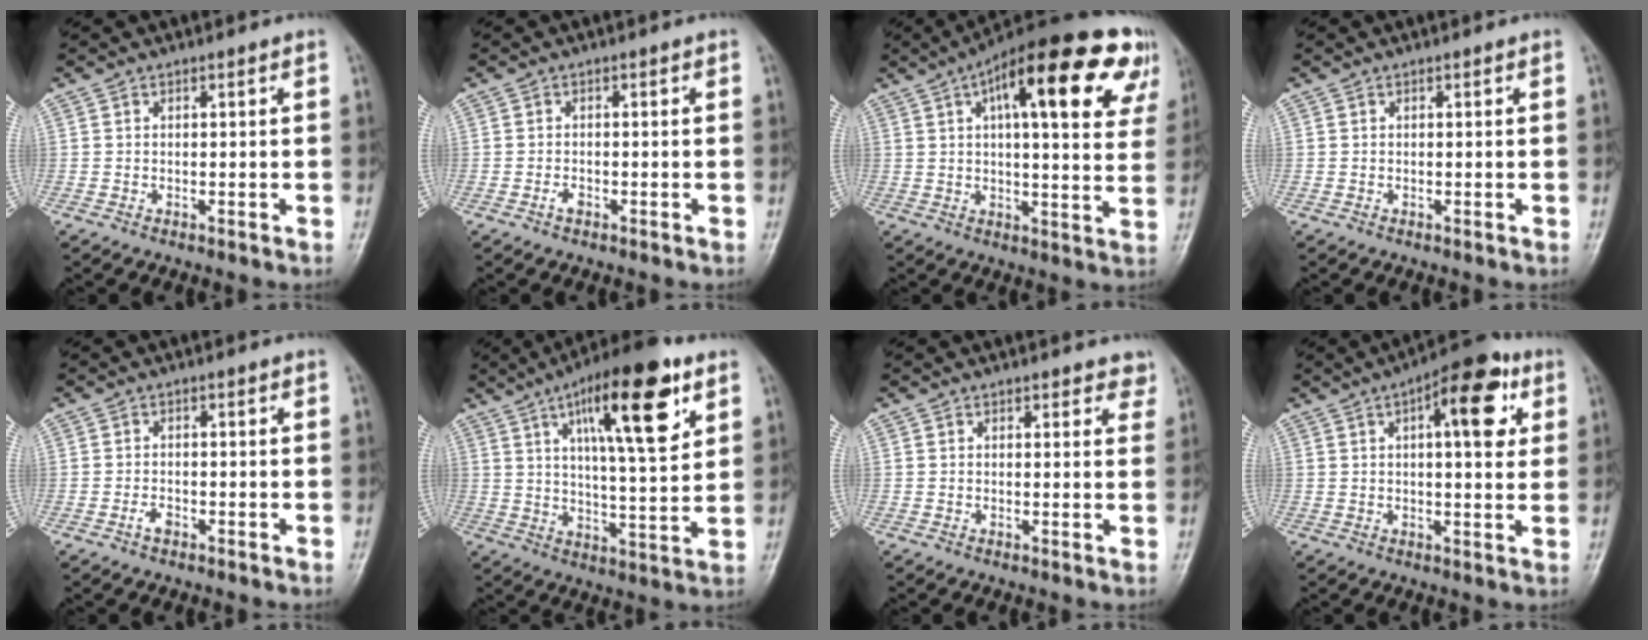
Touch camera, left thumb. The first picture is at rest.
{"total": 1.2, "force": [-0.7, 0.7, 0.7], "torque": [-0.012, 0.002, -0.014]}
{"total": 25.5, "force": [11.2, 8.7, 21.2], "torque": [-0.274, 0.012, 0.149]}
{"total": 0.0}
{"total": 1.6, "force": [-0.9, 0.9, 1.0], "torque": [-0.019, 0.006, -0.019]}
{"total": 18.7, "force": [8.6, 5.1, 15.9], "torque": [-0.226, -0.030, 0.133]}
{"total": 3.0, "force": [2.4, 1.5, 1.1], "torque": [0.019, -0.009, 0.019]}
{"total": 12.5, "force": [4.4, 4.9, 10.7], "torque": [-0.119, 0.004, 0.052]}